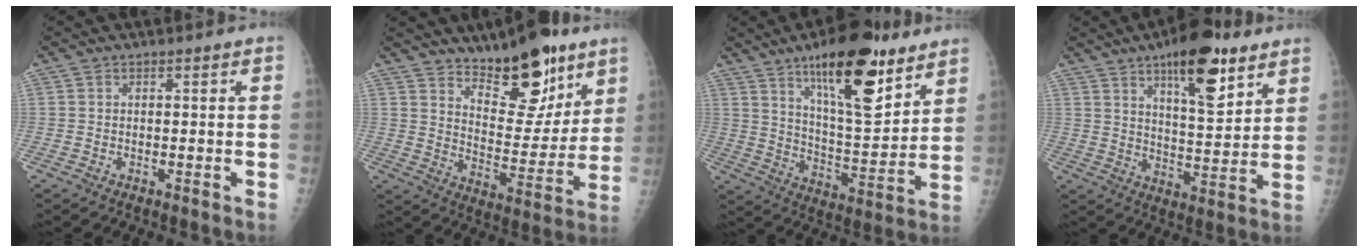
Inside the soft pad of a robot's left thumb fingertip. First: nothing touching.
{"total": 16.1, "force": [11.0, 6.6, 9.7], "torque": [-0.092, -0.082, 0.180]}
{"total": 20.0, "force": [12.2, 6.6, 14.4], "torque": [-0.188, -0.072, 0.199]}
{"total": 14.9, "force": [8.7, 5.2, 10.9], "torque": [-0.134, -0.050, 0.133]}